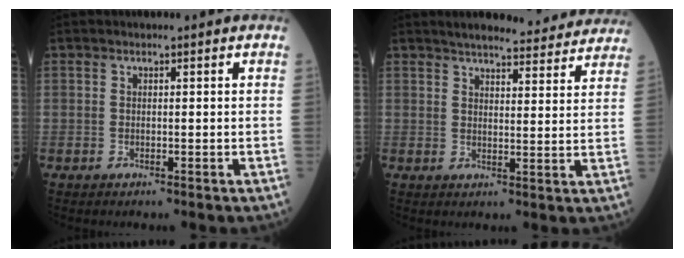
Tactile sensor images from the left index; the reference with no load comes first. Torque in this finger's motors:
{"motor_torque": [0.23, -0.36, 0.04, 0.03]}